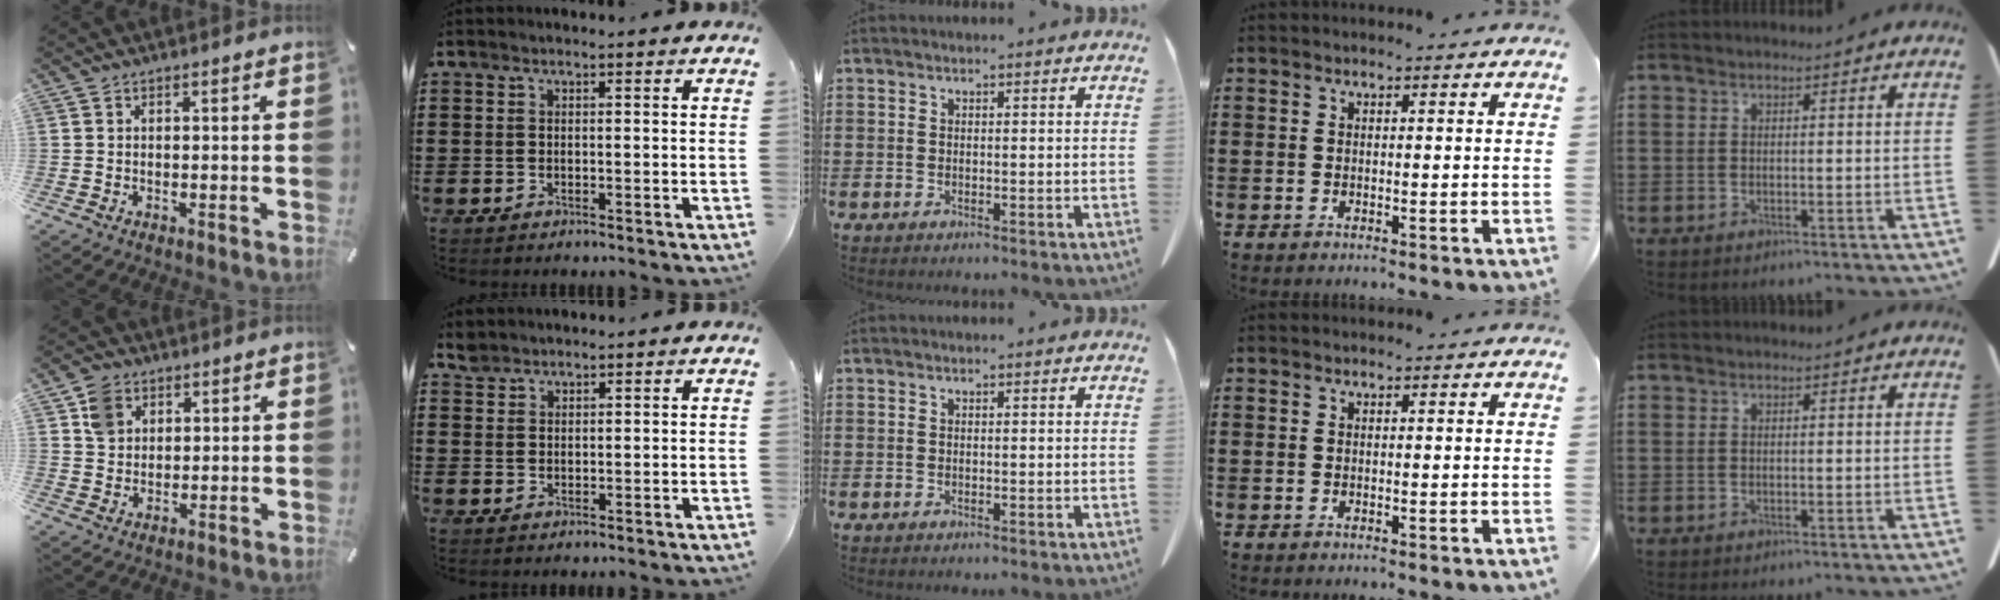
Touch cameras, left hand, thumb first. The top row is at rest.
{"thumb": {"total": 5.9, "force": [2.7, 4.9, 1.9], "torque": [-0.036, 0.006, 0.050]}, "index": {"total": 2.7, "force": [2.6, 0.9, 0.3], "torque": [-0.014, 0.000, 0.051]}}